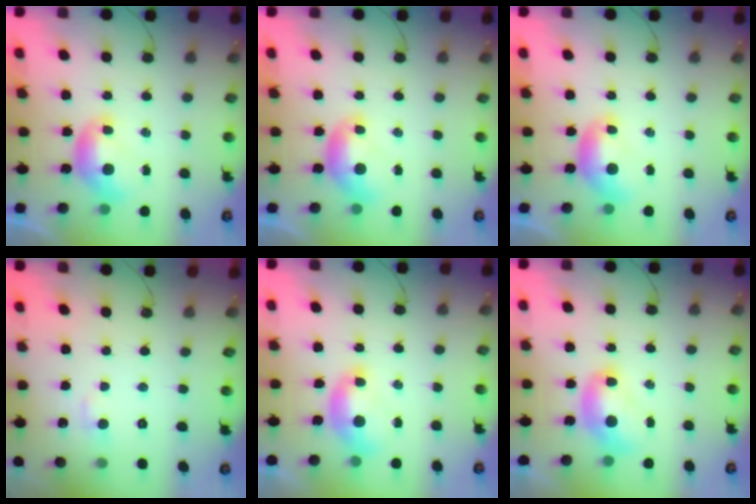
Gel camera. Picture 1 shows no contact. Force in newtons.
{"total": 0.0}
{"total": 0.0}
{"total": 1.2, "press": 1.0, "slide": 0.7}
{"total": 1.5, "press": 1.4, "slide": 0.6}
{"total": 2.0, "press": 2.0, "slide": 0.2}